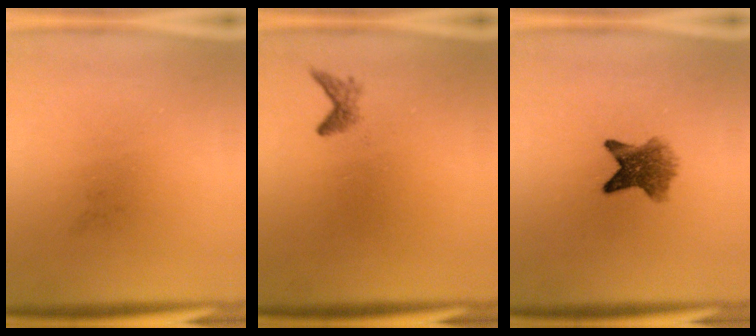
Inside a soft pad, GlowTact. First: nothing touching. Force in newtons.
{"total": 1.1}
{"total": 6.0}